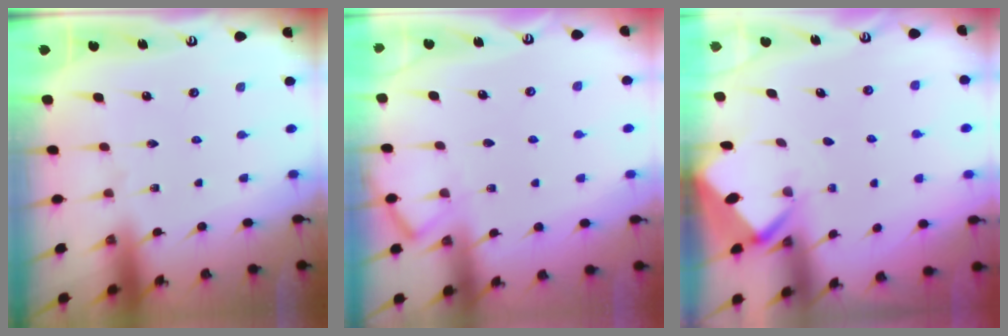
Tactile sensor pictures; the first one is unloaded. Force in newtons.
{"total": 4.9, "press": 4.9, "slide": 0.7}
{"total": 2.9, "press": 2.9, "slide": 0.4}